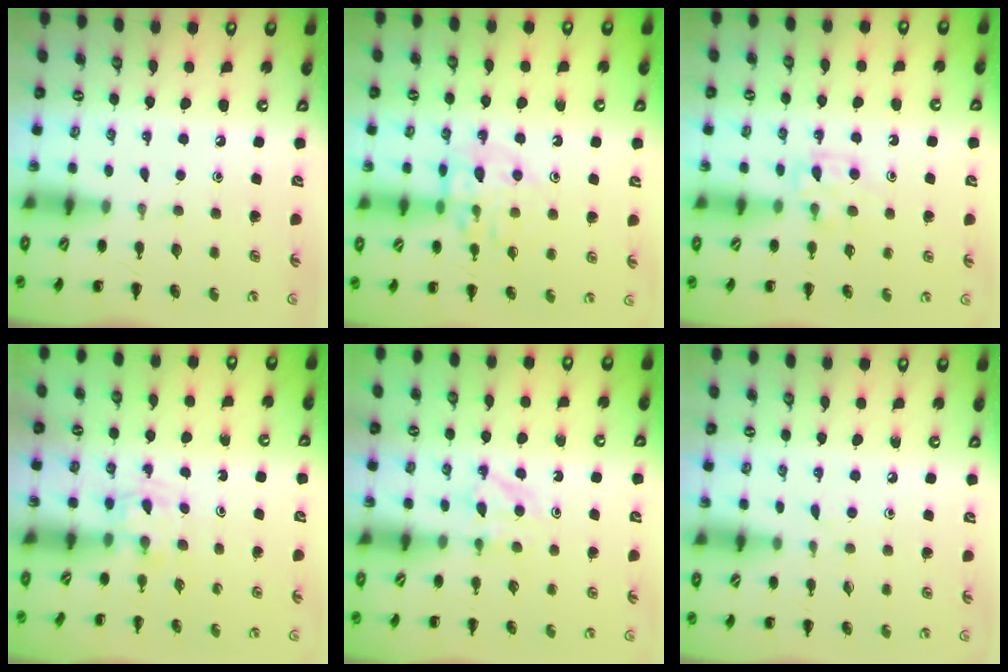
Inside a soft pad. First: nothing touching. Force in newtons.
{"total": 11.9, "press": 11.8, "slide": 1.3}
{"total": 6.3, "press": 6.1, "slide": 1.6}
{"total": 1.7, "press": 1.4, "slide": 0.9}
{"total": 4.9, "press": 4.6, "slide": 1.6}
{"total": 3.9, "press": 3.6, "slide": 1.5}